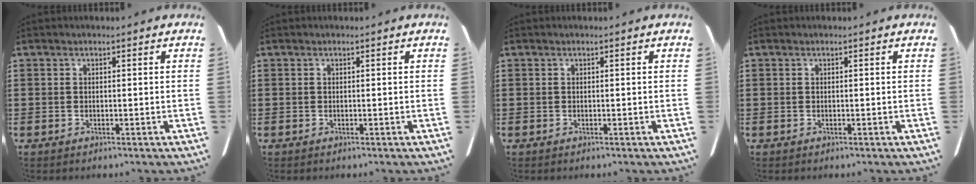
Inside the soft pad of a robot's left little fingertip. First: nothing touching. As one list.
[{"total": 0.0}, {"total": 0.0}, {"total": 0.0}]